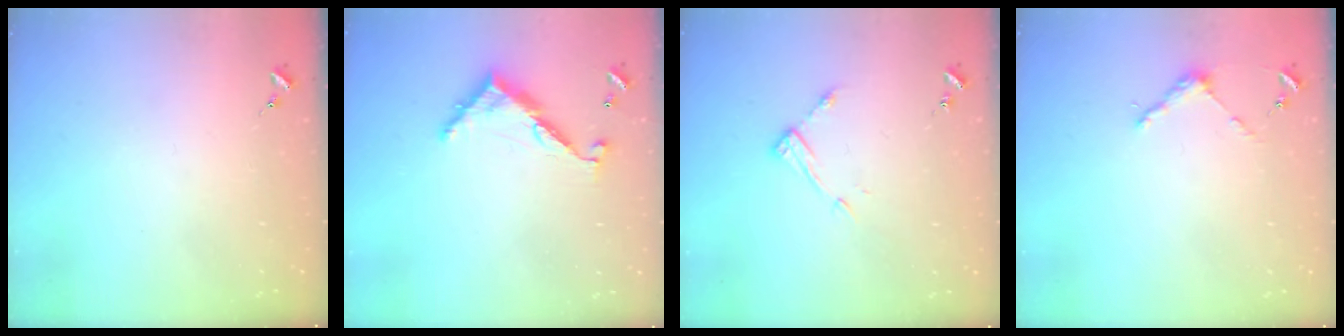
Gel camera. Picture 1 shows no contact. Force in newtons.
{"total": 9.0, "press": 9.0, "slide": 0.8}
{"total": 8.8, "press": 8.8, "slide": 0.5}
{"total": 3.8, "press": 3.8, "slide": 0.3}